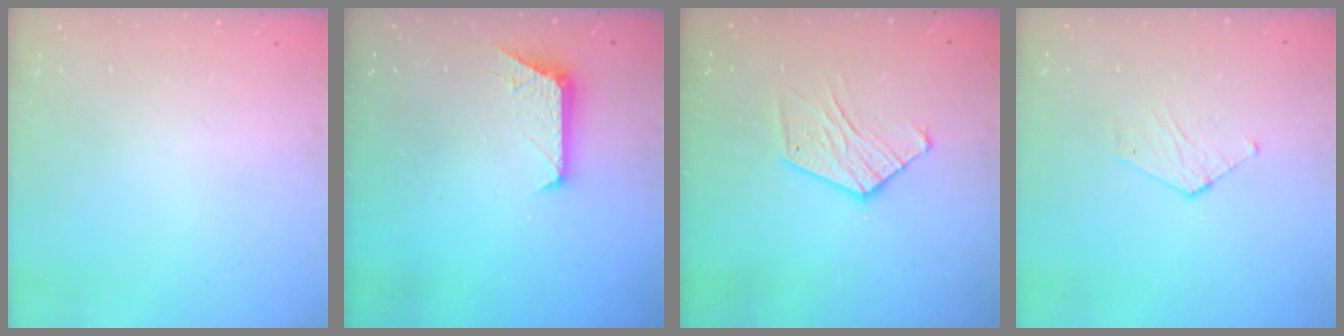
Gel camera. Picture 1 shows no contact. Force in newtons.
{"total": 7.4, "press": 7.3, "slide": 0.6}
{"total": 8.8, "press": 8.8, "slide": 0.3}
{"total": 4.4, "press": 4.4, "slide": 0.4}